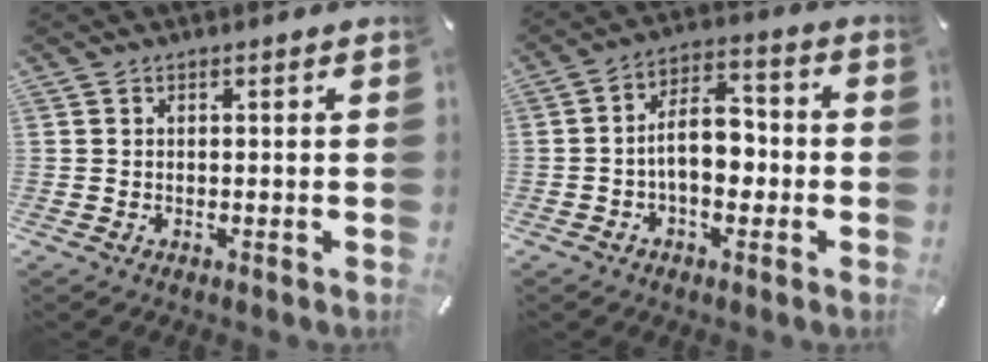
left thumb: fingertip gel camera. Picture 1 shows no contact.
{"total": 9.8, "force": [-2.1, 6.0, 7.5], "torque": [-0.115, 0.018, -0.036]}